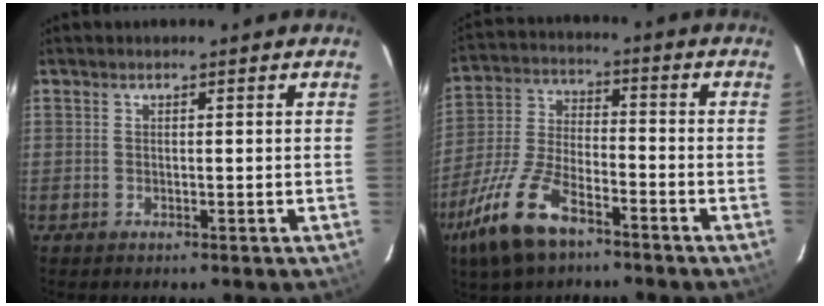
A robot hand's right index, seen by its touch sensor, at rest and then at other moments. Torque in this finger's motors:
{"motor_torque": [1.22, -0.92, 0.72, 0.17]}